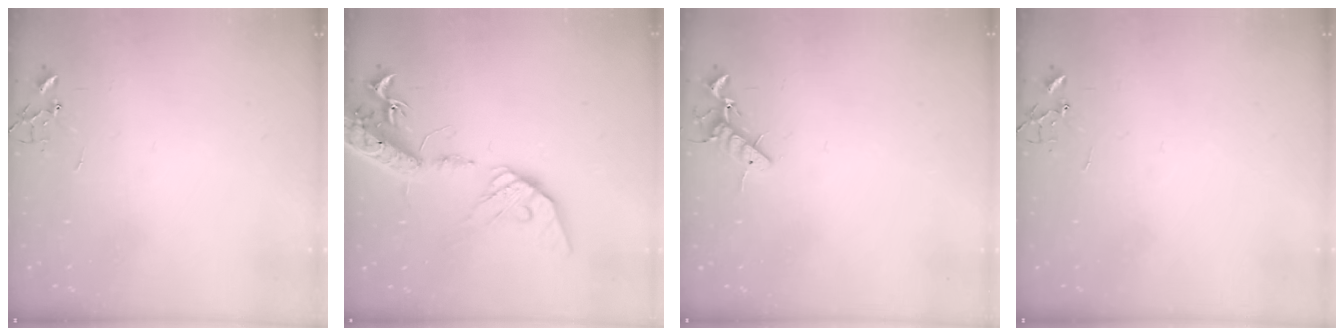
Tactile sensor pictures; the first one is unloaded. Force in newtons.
{"total": 18.0, "press": 17.7, "slide": 3.3}
{"total": 8.6, "press": 8.5, "slide": 1.3}
{"total": 0.0}